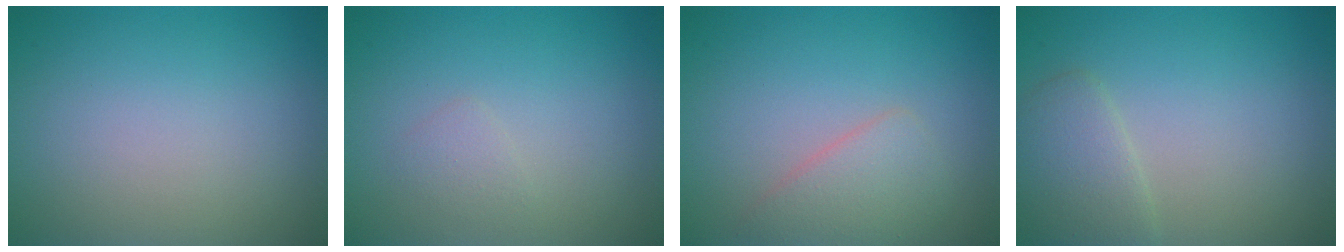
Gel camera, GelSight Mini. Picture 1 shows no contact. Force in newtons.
{"total": 0.9, "press": 0.9, "slide": 0.0}
{"total": 2.5, "press": 2.5, "slide": 0.1}
{"total": 2.6, "press": 2.6, "slide": 0.2}